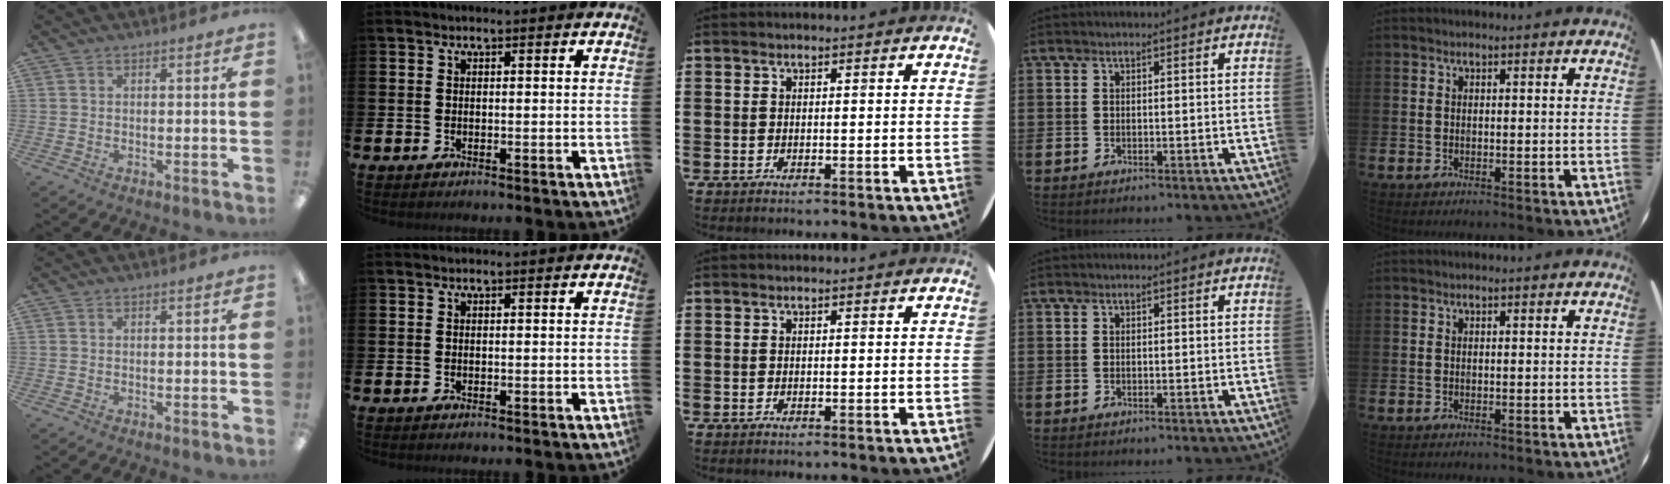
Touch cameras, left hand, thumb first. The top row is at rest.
{}